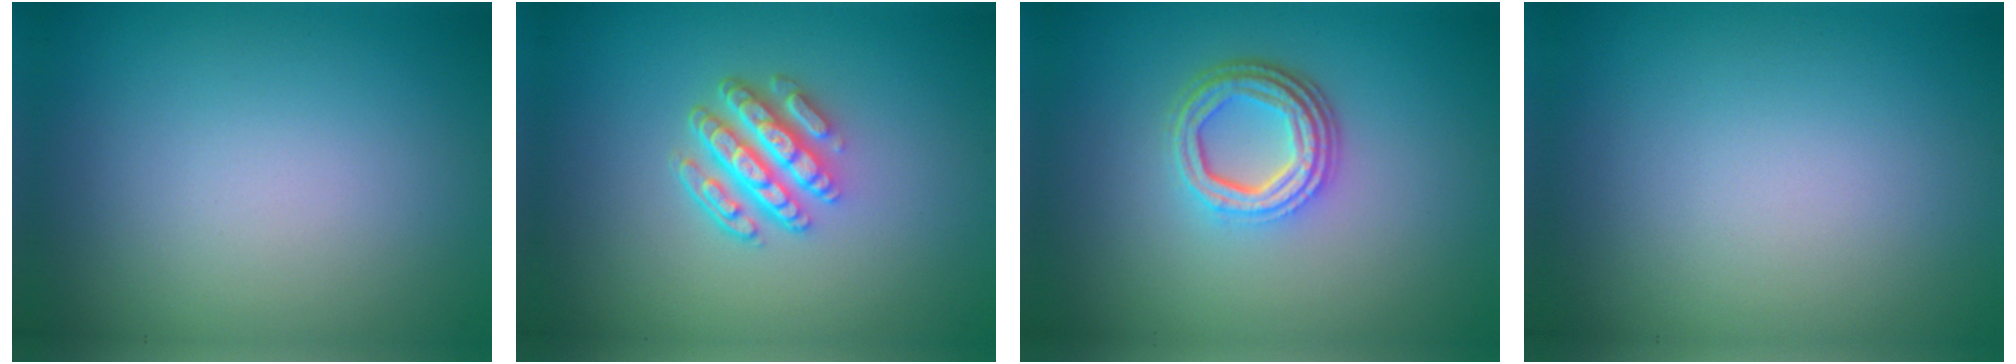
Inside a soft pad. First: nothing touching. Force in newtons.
{"total": 4.6, "press": 3.2, "slide": 3.3}
{"total": 4.3, "press": 3.3, "slide": 2.9}
{"total": 0.0}